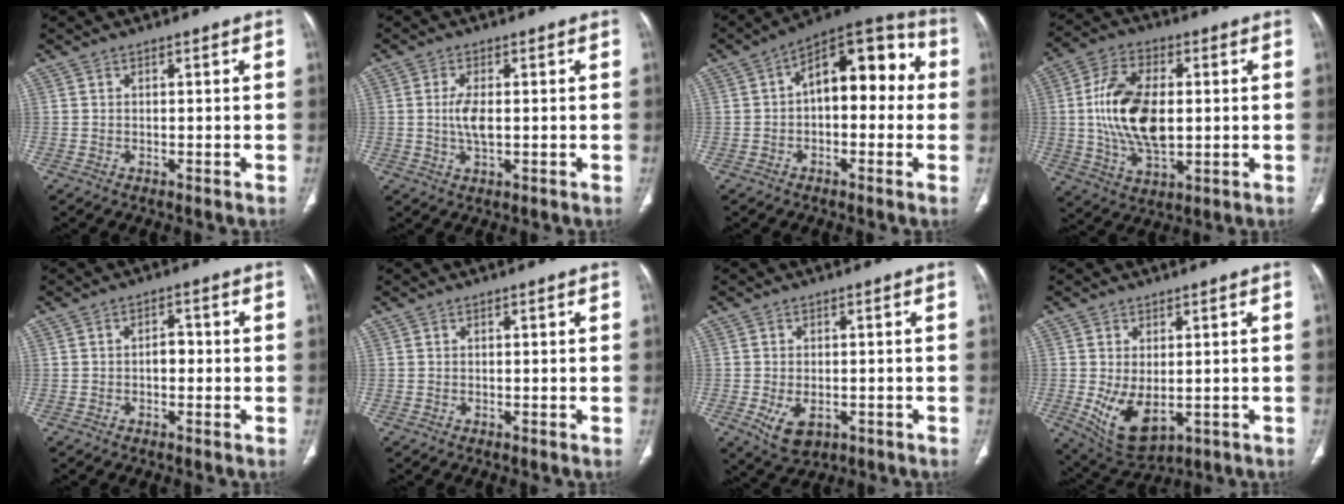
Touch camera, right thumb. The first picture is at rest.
{"total": 4.3, "force": [0.1, 1.7, 3.9], "torque": [-0.084, -0.004, 0.003]}
{"total": 15.2, "force": [1.2, 8.4, 12.6], "torque": [-0.137, 0.050, 0.006]}
{"total": 15.9, "force": [0.7, 8.8, 13.2], "torque": [-0.247, 0.001, 0.017]}
{"total": 2.5, "force": [-0.4, 1.6, 1.9], "torque": [-0.017, 0.010, -0.010]}
{"total": 0.0}
{"total": 6.1, "force": [-2.0, 3.8, 4.3], "torque": [-0.070, 0.000, -0.019]}
{"total": 8.9, "force": [-1.4, 5.0, 7.2], "torque": [-0.124, -0.014, 0.000]}